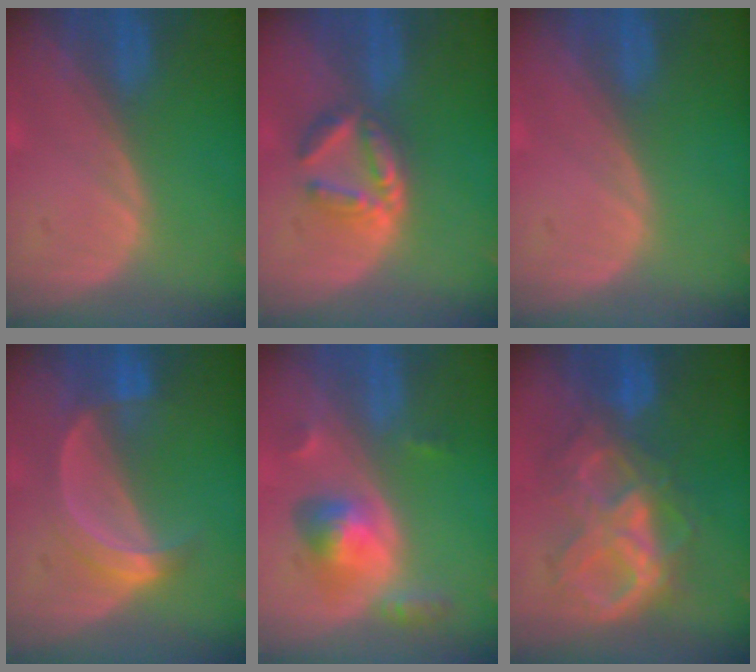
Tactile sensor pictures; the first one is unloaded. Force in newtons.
{"total": 5.4, "press": 5.3, "slide": 1.0}
{"total": 0.0}
{"total": 5.0, "press": 5.0, "slide": 0.6}
{"total": 5.9, "press": 5.5, "slide": 2.1}
{"total": 9.9, "press": 9.8, "slide": 1.3}